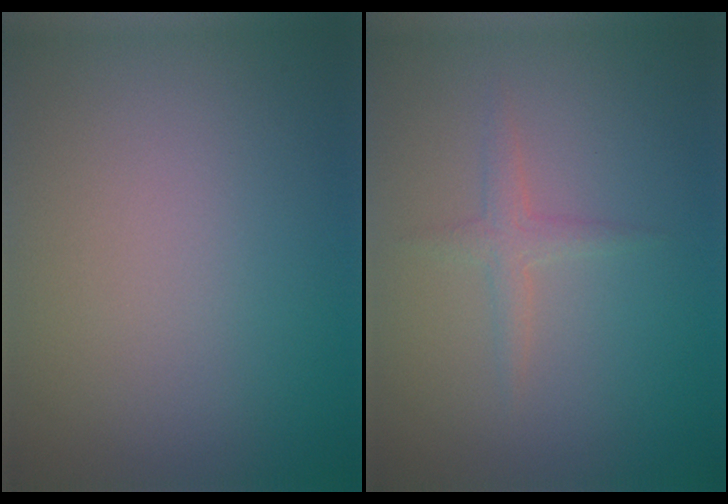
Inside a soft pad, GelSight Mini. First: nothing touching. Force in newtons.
{"total": 1.9, "press": 1.9, "slide": 0.1}